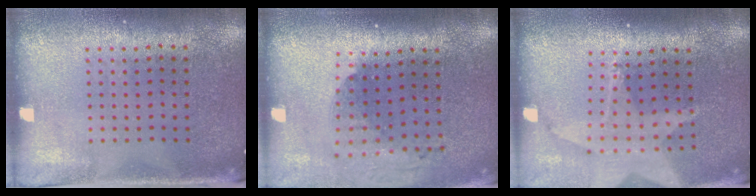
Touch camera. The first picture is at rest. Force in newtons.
{"total": 2.0, "press": 1.5, "slide": 1.4}
{"total": 2.0, "press": 1.5, "slide": 1.3}